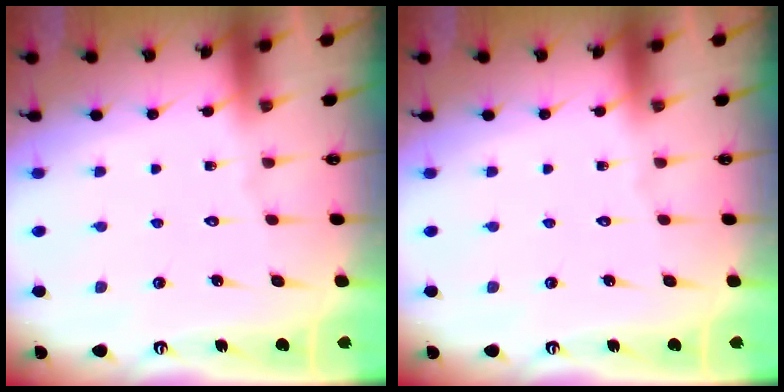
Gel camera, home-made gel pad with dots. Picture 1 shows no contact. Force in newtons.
{"total": 0.0}